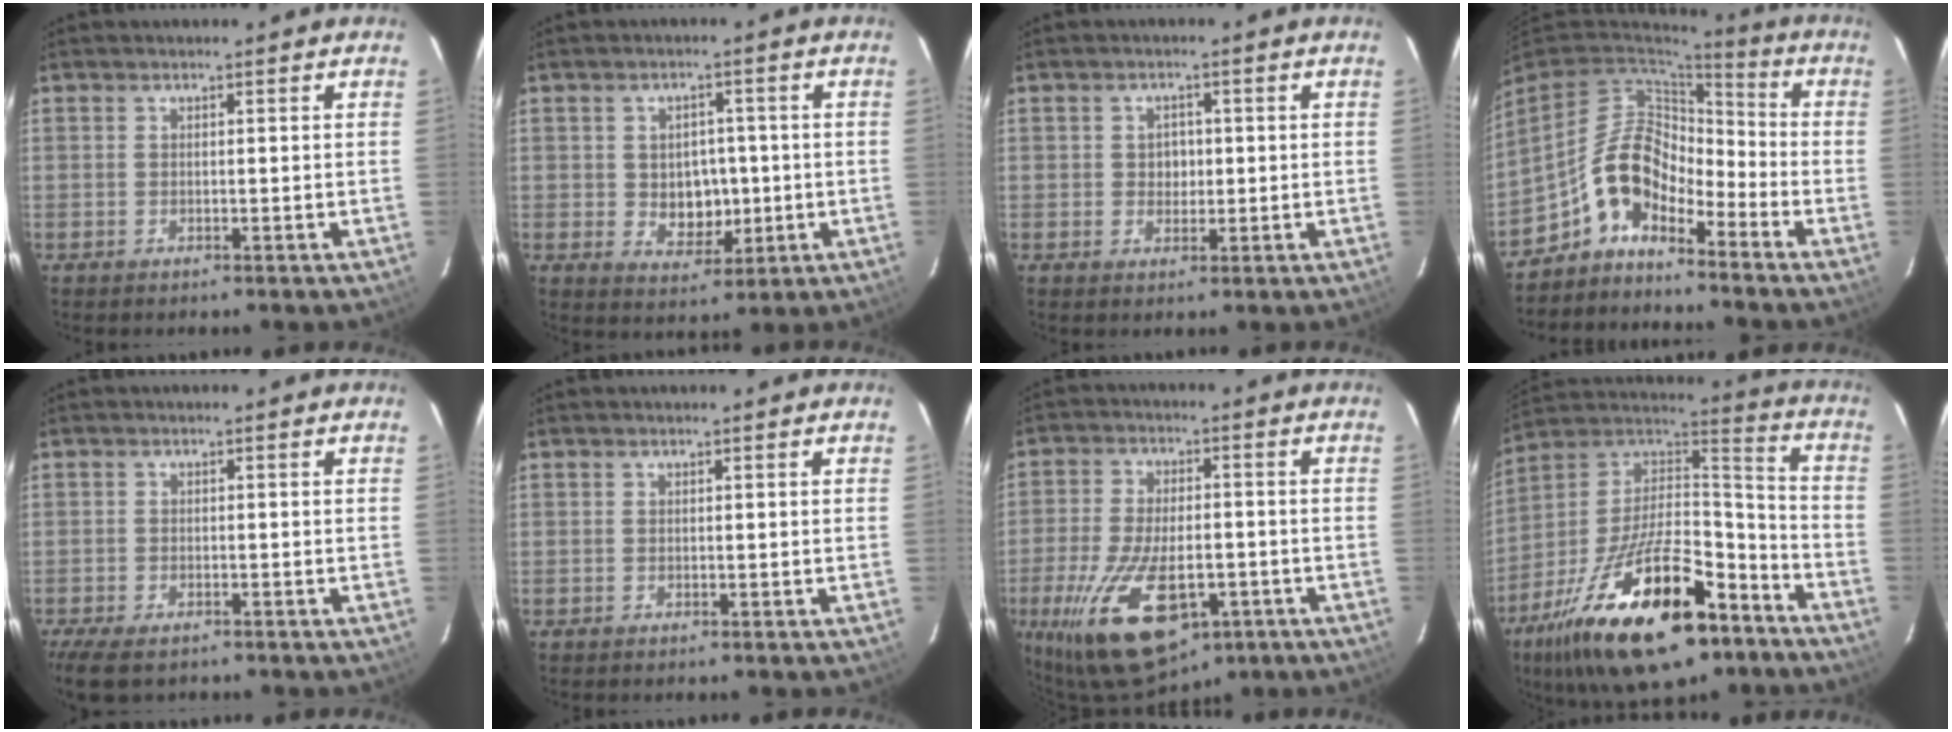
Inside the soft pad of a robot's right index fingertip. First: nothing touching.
{"total": 6.4, "force": [-0.3, 5.3, 3.5], "torque": [-0.063, 0.002, 0.010]}
{"total": 2.8, "force": [0.1, 2.5, 1.2], "torque": [-0.018, 0.007, 0.002]}
{"total": 9.2, "force": [-5.9, 4.5, 5.4], "torque": [-0.108, 0.028, -0.124]}
{"total": 6.9, "force": [-5.1, 2.8, 3.7], "torque": [-0.093, -0.026, -0.091]}
{"total": 0.0}
{"total": 18.7, "force": [-8.2, 9.0, 14.1], "torque": [-0.284, -0.030, -0.126]}
{"total": 29.0, "force": [-16.2, 12.3, 20.6], "torque": [-0.387, -0.008, -0.256]}